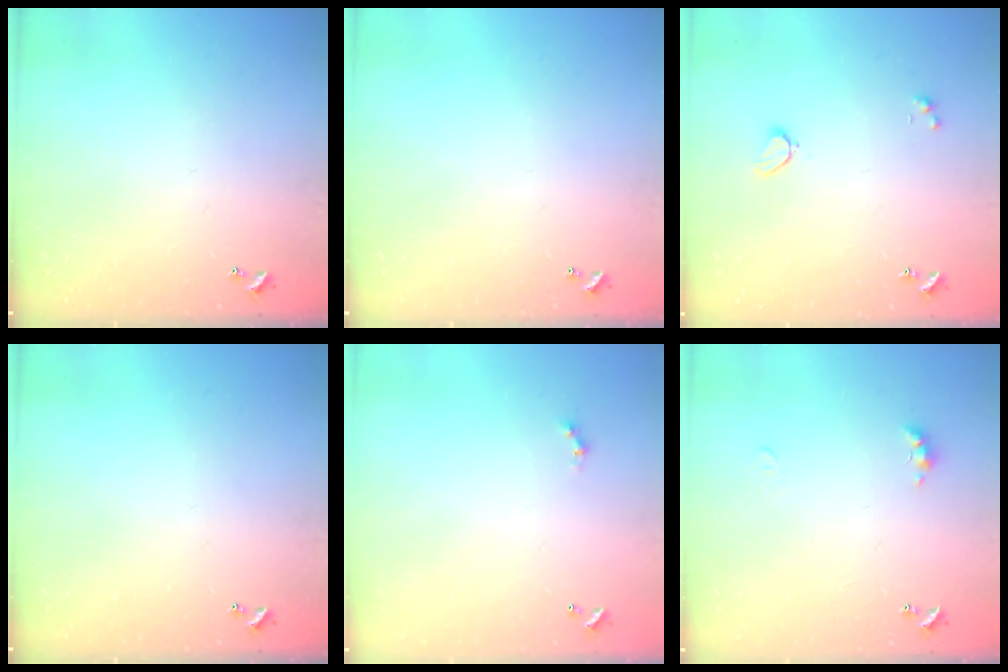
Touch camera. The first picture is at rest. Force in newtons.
{"total": 0.0}
{"total": 2.0, "press": 1.9, "slide": 0.6}
{"total": 0.0}
{"total": 0.0}
{"total": 3.2, "press": 3.1, "slide": 0.6}